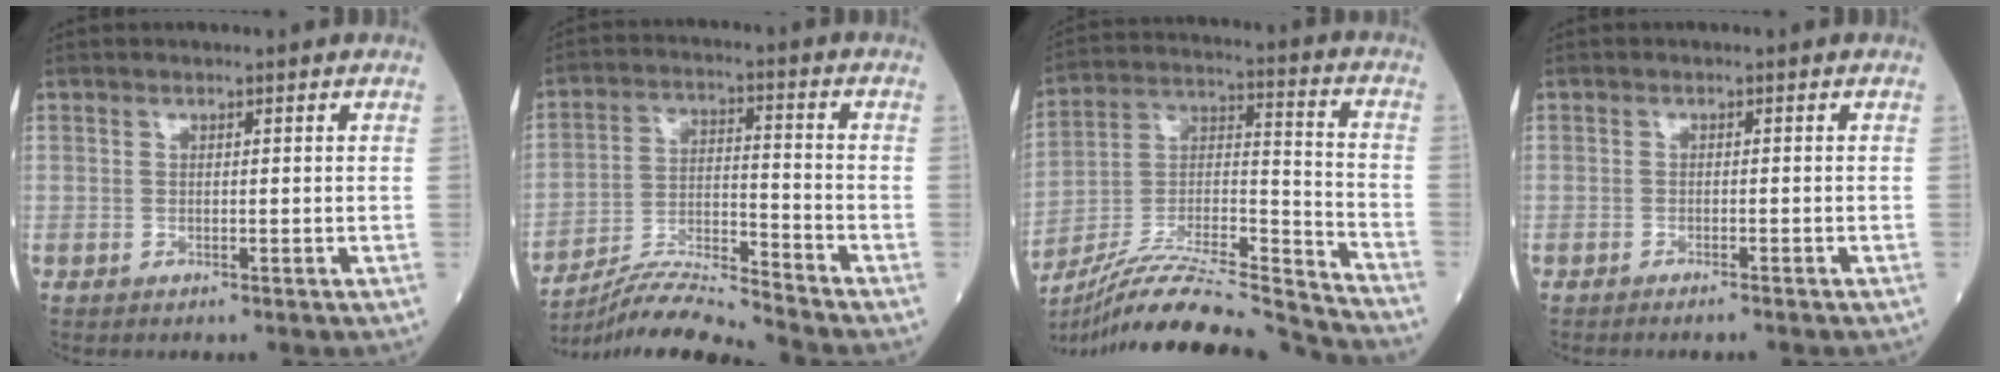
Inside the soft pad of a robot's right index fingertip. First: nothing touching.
{"total": 9.8, "force": [-9.3, -2.2, 2.0], "torque": [-0.040, 0.003, -0.172]}
{"total": 24.7, "force": [-23.2, -0.6, 8.4], "torque": [-0.153, -0.008, -0.375]}
{"total": 2.0, "force": [-1.7, 0.0, 0.9], "torque": [-0.012, -0.001, -0.019]}